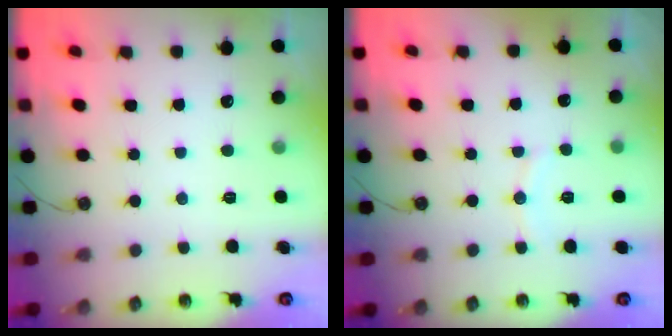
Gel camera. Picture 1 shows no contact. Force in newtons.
{"total": 6.1, "press": 6.1, "slide": 0.3}